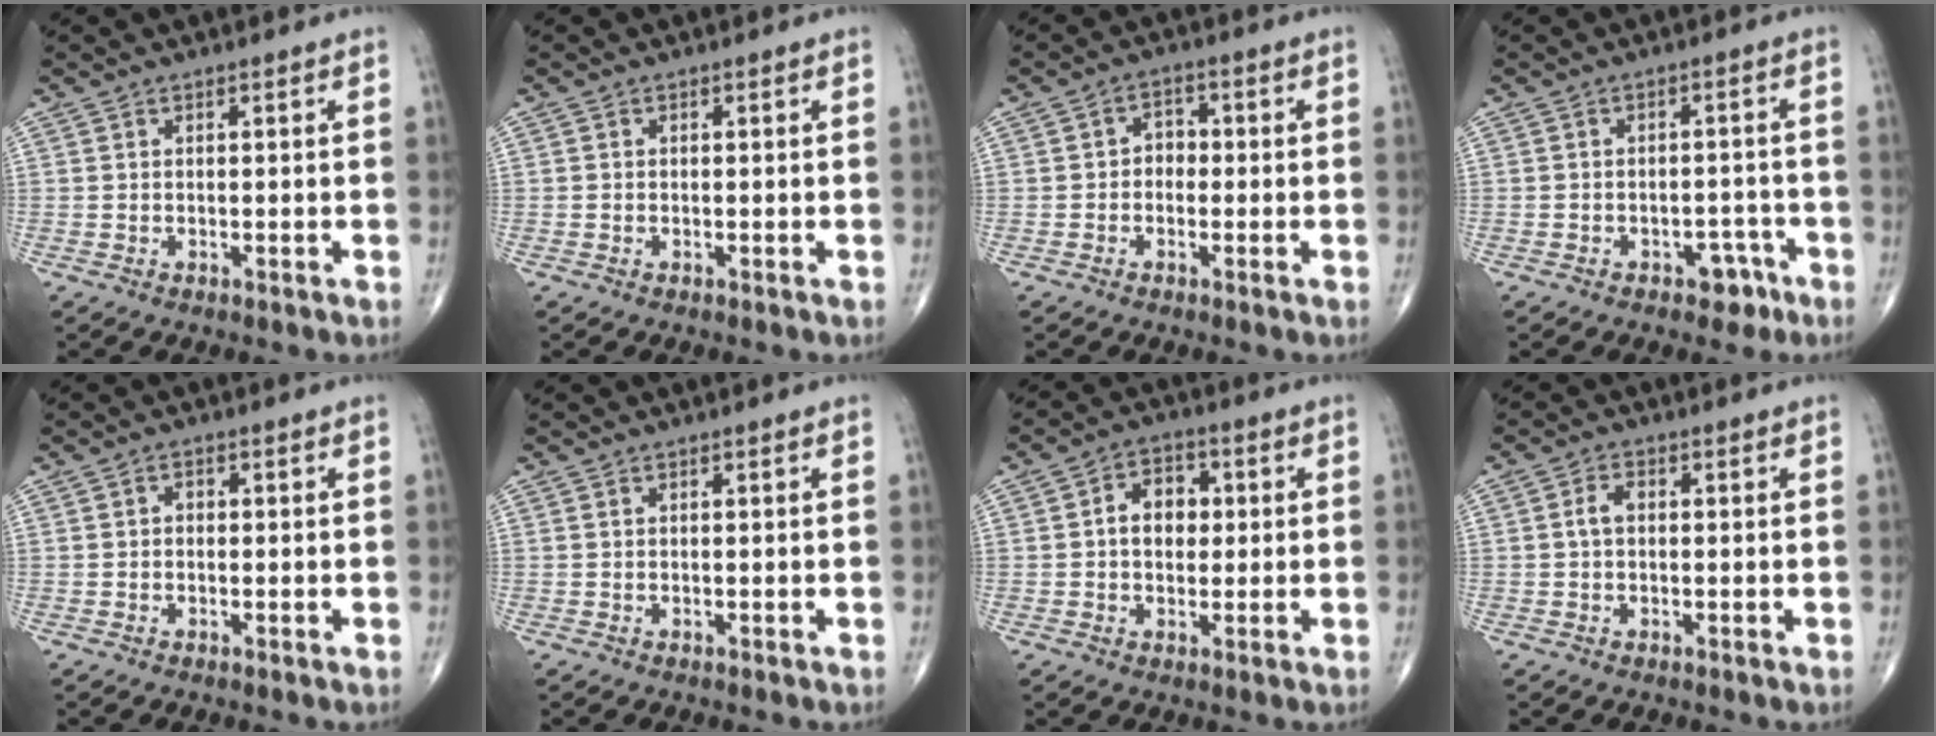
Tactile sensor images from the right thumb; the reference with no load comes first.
{"total": 0.0}
{"total": 3.3, "force": [-0.5, 2.7, 1.9], "torque": [-0.009, 0.017, -0.018]}
{"total": 4.2, "force": [-2.6, 2.7, 2.0], "torque": [-0.006, 0.025, -0.030]}
{"total": 1.3, "force": [0.0, 1.0, 0.8], "torque": [-0.007, 0.007, -0.003]}
{"total": 0.0}
{"total": 7.1, "force": [0.6, 5.2, 4.7], "torque": [-0.049, 0.016, 0.005]}
{"total": 2.5, "force": [0.1, 1.6, 2.0], "torque": [-0.040, 0.009, -0.003]}